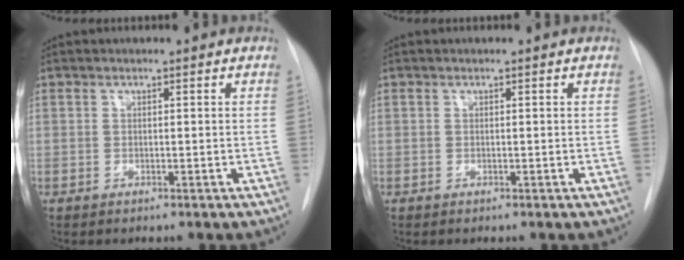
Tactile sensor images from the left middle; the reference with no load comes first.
{"total": 0.0}